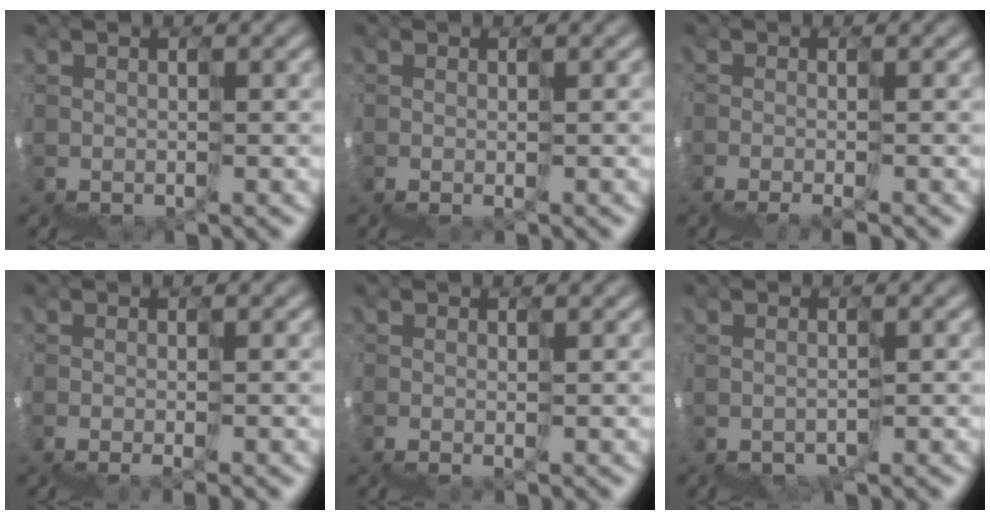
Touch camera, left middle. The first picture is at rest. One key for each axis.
{"total": 1.9, "fx": -0.5, "fy": 0.7, "fz": 1.7, "tx": -0.015, "ty": -0.006, "tz": -0.005}
{"total": 3.0, "fx": -2.2, "fy": 0.6, "fz": 2.0, "tx": -0.011, "ty": -0.015, "tz": -0.025}
{"total": 3.0, "fx": -1.4, "fy": 0.7, "fz": 2.5, "tx": -0.021, "ty": -0.010, "tz": -0.014}
{"total": 2.6, "fx": -0.4, "fy": 1.0, "fz": 2.4, "tx": -0.018, "ty": -0.007, "tz": -0.006}
{"total": 1.5, "fx": -1.5, "fy": -0.4, "fz": -0.1, "tx": -0.004, "ty": -0.003, "tz": -0.031}